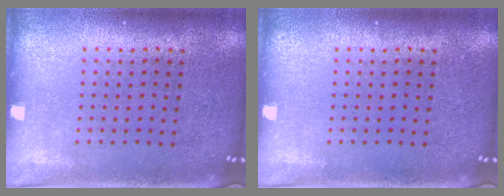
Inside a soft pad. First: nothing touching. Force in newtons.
{"total": 0.0}